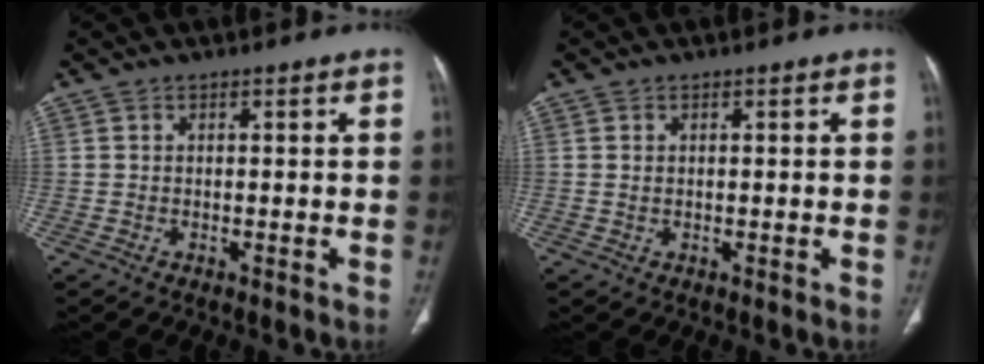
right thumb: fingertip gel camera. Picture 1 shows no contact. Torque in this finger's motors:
{"motor_torque": [-0.33, -0.34, 0.41, -0.01, -0.02]}